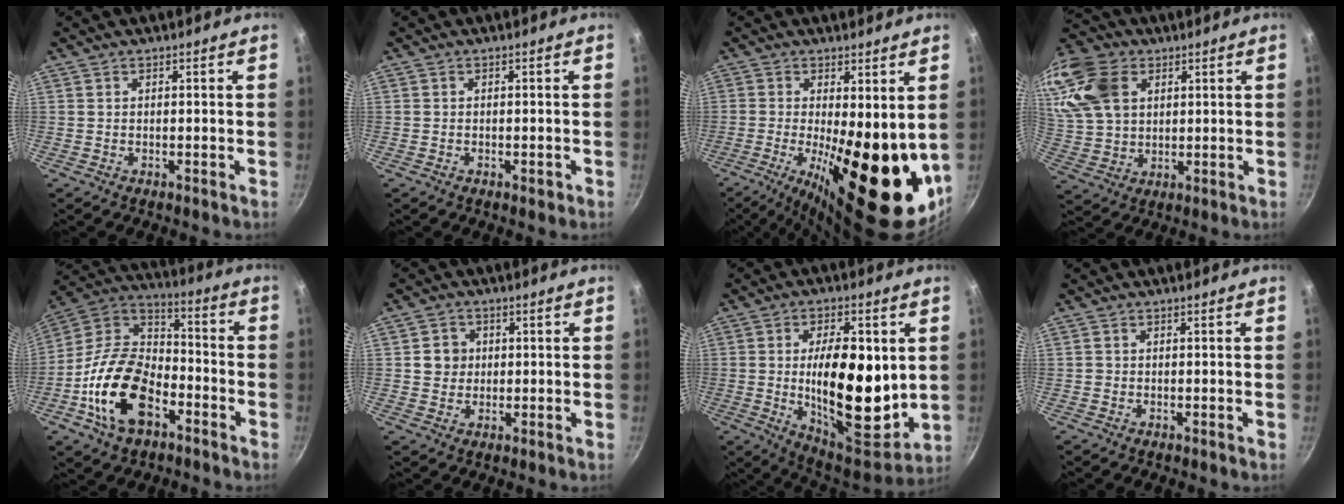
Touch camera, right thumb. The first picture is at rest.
{"total": 1.2, "force": [-0.6, 0.7, 0.7], "torque": [-0.009, 0.002, -0.008]}
{"total": 20.7, "force": [-2.3, 8.3, 18.8], "torque": [-0.254, -0.028, -0.022]}
{"total": 18.0, "force": [6.8, 13.1, 10.3], "torque": [-0.212, 0.000, 0.135]}
{"total": 19.7, "force": [-8.0, 12.0, 13.4], "torque": [-0.220, 0.056, -0.162]}
{"total": 4.4, "force": [0.5, 4.2, 1.4], "torque": [0.007, 0.005, 0.004]}
{"total": 20.7, "force": [0.9, 9.8, 18.2], "torque": [-0.256, -0.033, 0.020]}
{"total": 0.6, "force": [0.0, 0.6, 0.1], "torque": [0.001, 0.002, -0.002]}